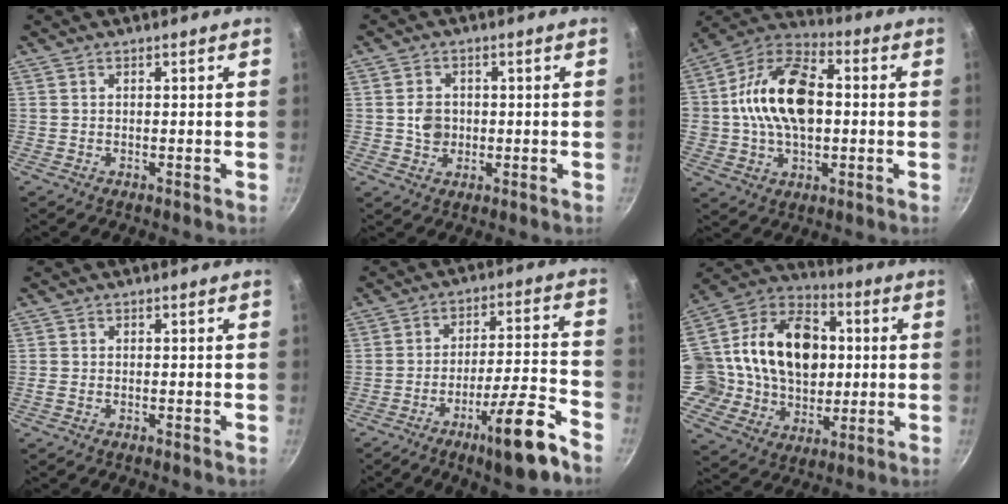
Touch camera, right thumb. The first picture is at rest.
{"total": 4.2, "force": [-0.1, 3.5, 2.2], "torque": [-0.023, 0.004, -0.003]}
{"total": 18.2, "force": [1.0, 11.7, 13.9], "torque": [-0.234, 0.027, 0.003]}
{"total": 0.9, "force": [-0.6, 0.4, 0.6], "torque": [-0.021, 0.004, -0.014]}
{"total": 13.8, "force": [-8.5, 1.9, 10.7], "torque": [-0.158, 0.053, -0.128]}
{"total": 24.8, "force": [2.9, 19.2, 15.5], "torque": [-0.251, 0.031, 0.045]}